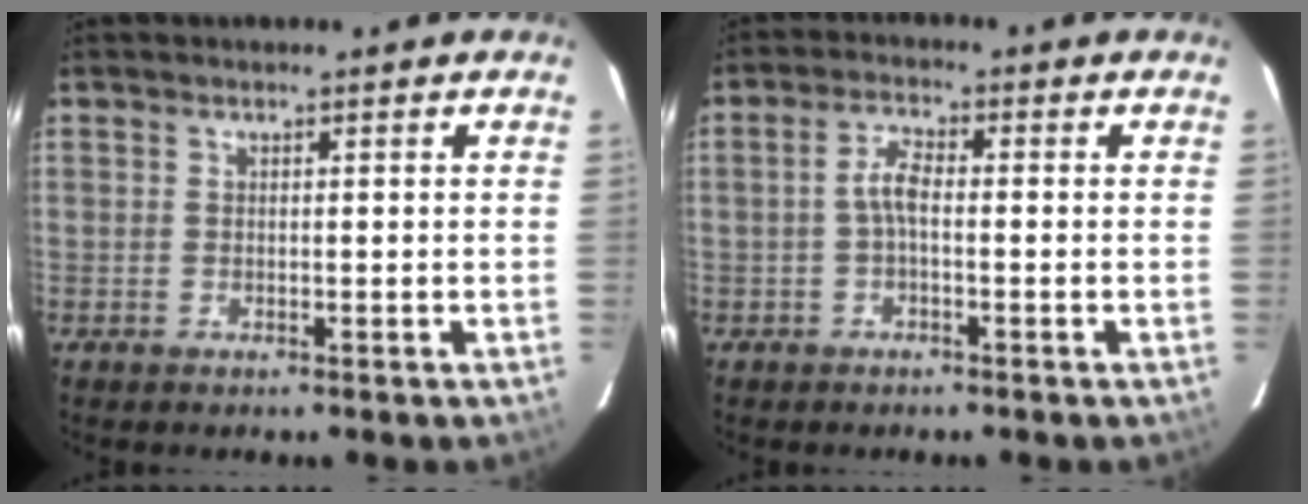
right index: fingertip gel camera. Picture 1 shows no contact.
{"total": 3.0, "force": [-0.7, 1.0, 2.8], "torque": [-0.062, 0.010, -0.015]}